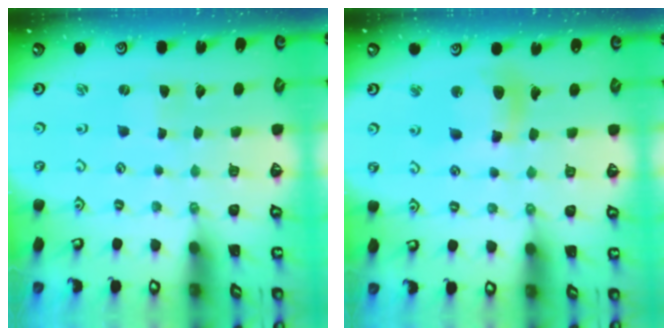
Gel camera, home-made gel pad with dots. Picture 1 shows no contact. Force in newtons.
{"total": 11.7, "press": 11.5, "slide": 1.9}